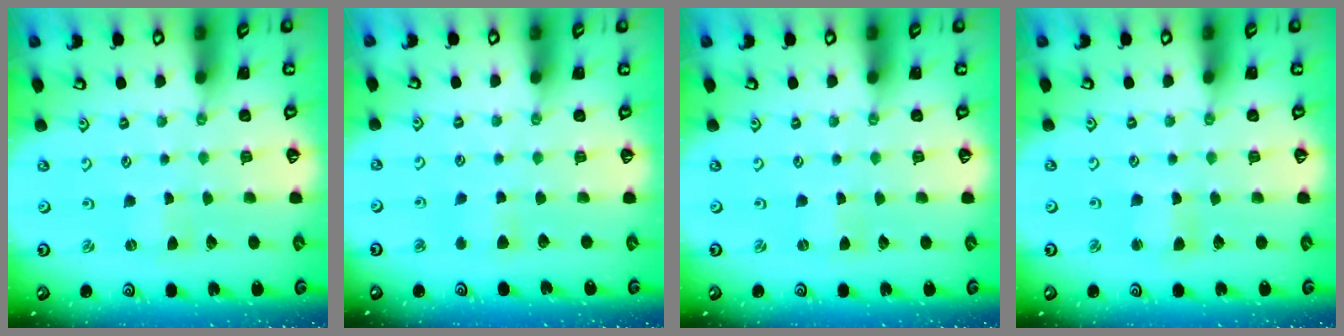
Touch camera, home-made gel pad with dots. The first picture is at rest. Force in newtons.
{"total": 5.2, "press": 5.1, "slide": 1.0}
{"total": 0.0}
{"total": 2.2, "press": 2.2, "slide": 0.3}